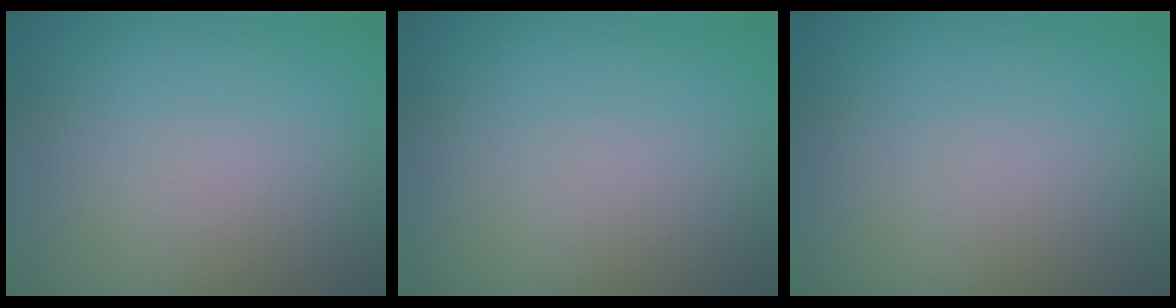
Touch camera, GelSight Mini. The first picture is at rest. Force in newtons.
{"total": 0.0}
{"total": 0.0}